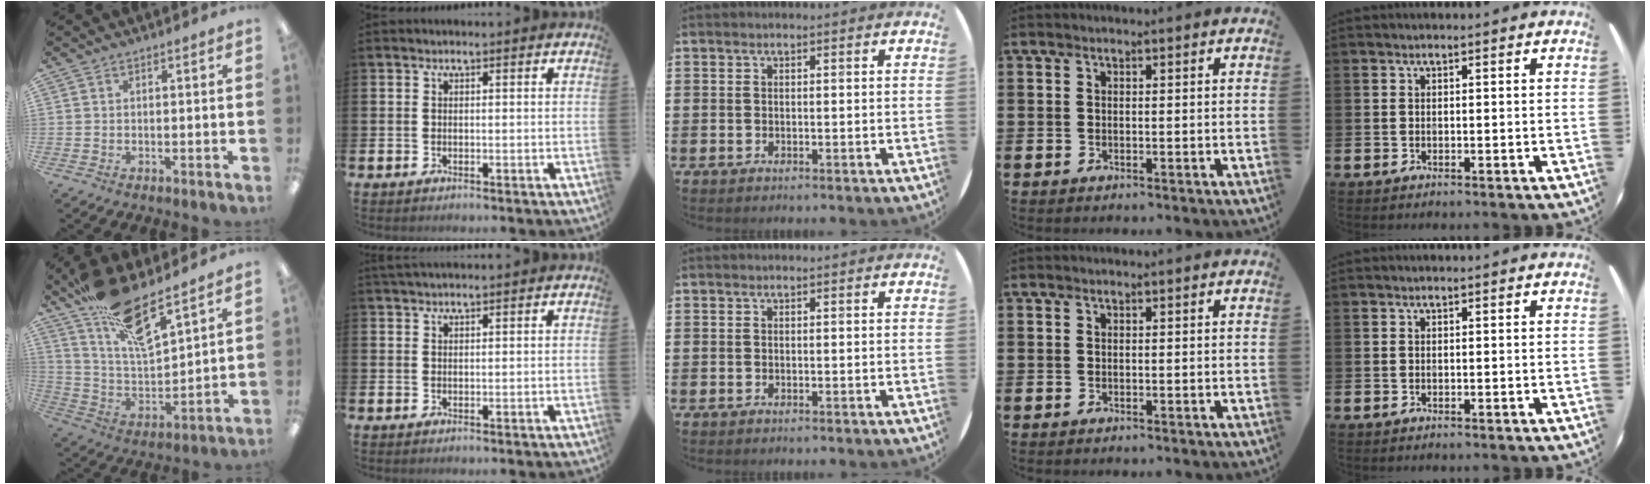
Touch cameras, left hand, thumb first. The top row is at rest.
{"thumb": {"total": 16.2, "force": [12.1, 4.4, 9.8], "torque": [-0.188, -0.072, 0.212]}, "index": {"total": 1.4, "force": [1.4, 0.1, 0.4], "torque": [-0.006, 0.001, 0.025]}}